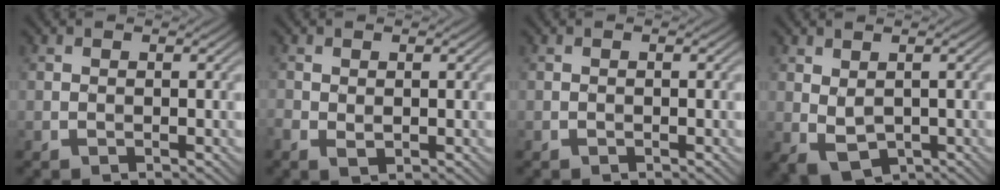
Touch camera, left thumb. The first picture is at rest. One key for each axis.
{"total": 1.8, "fx": -0.3, "fy": 0.9, "fz": 1.5, "tx": -0.038, "ty": -0.007, "tz": -0.004}
{"total": 0.0}
{"total": 2.9, "fx": 0.4, "fy": 1.7, "fz": 2.2, "tx": -0.054, "ty": -0.008, "tz": 0.015}